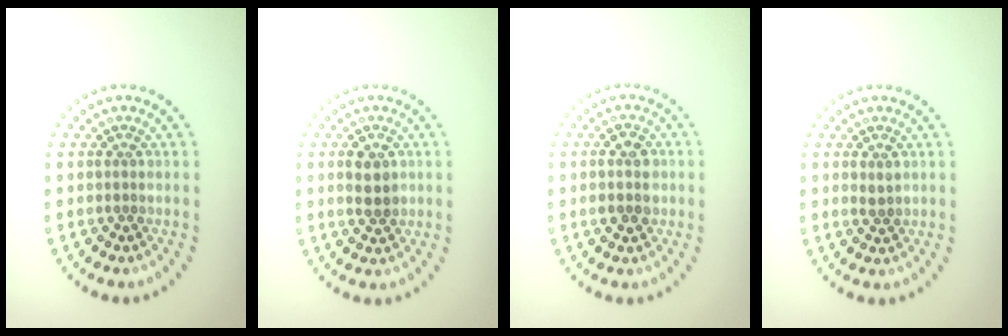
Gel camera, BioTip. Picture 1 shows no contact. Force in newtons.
{"total": 2.2, "press": 2.2, "slide": 0.3}
{"total": 2.3, "press": 2.3, "slide": 0.1}
{"total": 1.0, "press": 1.0, "slide": 0.2}